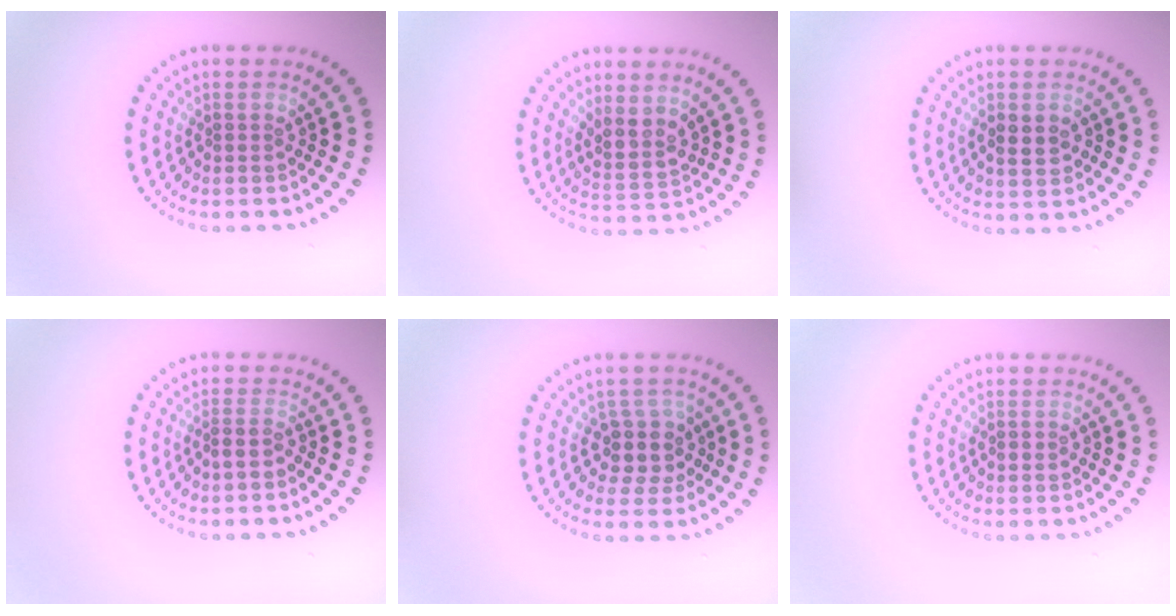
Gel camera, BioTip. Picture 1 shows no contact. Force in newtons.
{"total": 2.4, "press": 2.1, "slide": 1.1}
{"total": 2.3, "press": 2.3, "slide": 0.2}
{"total": 1.2, "press": 0.8, "slide": 0.8}
{"total": 3.0, "press": 2.6, "slide": 1.6}
{"total": 1.0, "press": 1.0, "slide": 0.2}